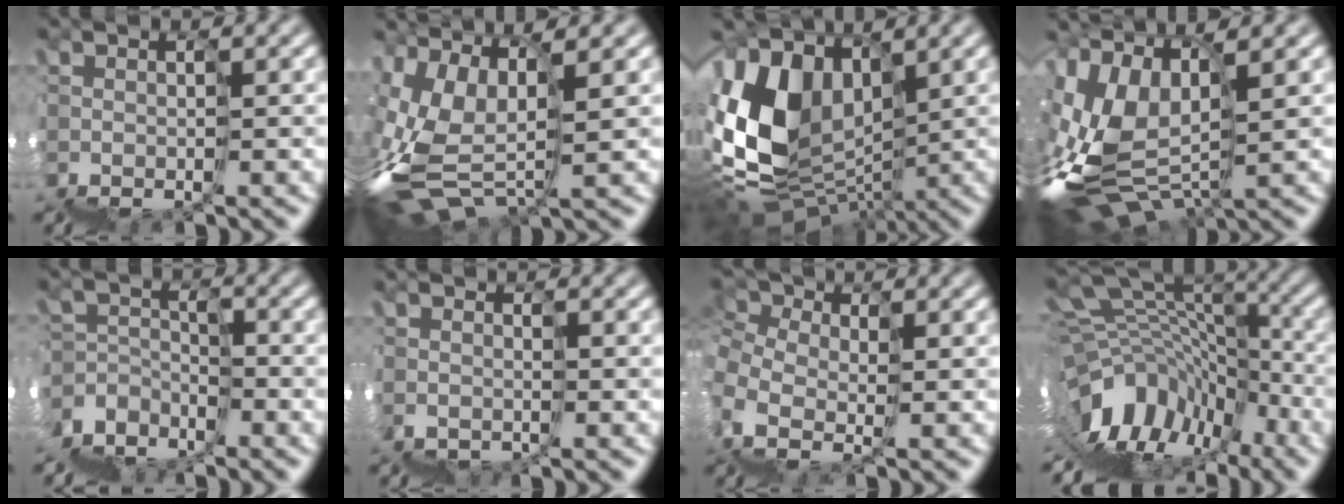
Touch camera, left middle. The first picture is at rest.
{"total": 6.3, "force": [2.8, 3.3, 4.6], "torque": [-0.130, 0.022, 0.056]}
{"total": 7.6, "force": [4.0, 5.2, 3.8], "torque": [-0.106, 0.026, 0.064]}
{"total": 7.1, "force": [2.7, 3.5, 5.6], "torque": [-0.160, 0.039, 0.048]}
{"total": 2.9, "force": [-1.8, 0.6, -2.2], "torque": [0.039, 0.016, -0.043]}
{"total": 1.5, "force": [-0.5, 1.4, 0.3], "torque": [-0.005, 0.000, -0.003]}
{"total": 4.5, "force": [1.9, 3.3, 2.4], "torque": [-0.048, 0.026, 0.029]}
{"total": 6.3, "force": [-3.2, 4.6, 2.8], "torque": [-0.055, 0.053, -0.064]}